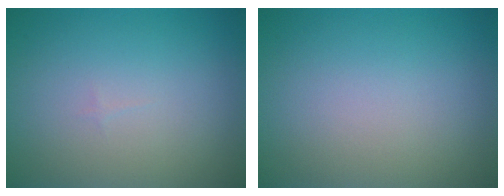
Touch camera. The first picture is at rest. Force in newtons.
{"total": 0.0}